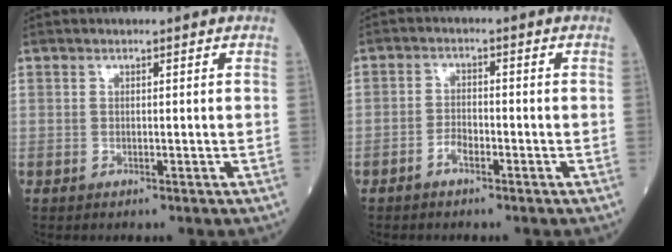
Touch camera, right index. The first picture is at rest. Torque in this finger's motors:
{"motor_torque": [0.01, -0.11, 0.04, 0.00]}